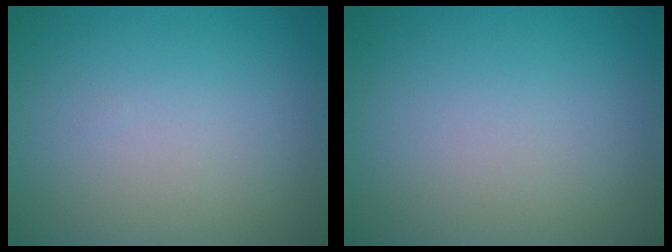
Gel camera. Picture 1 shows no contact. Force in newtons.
{"total": 0.0}